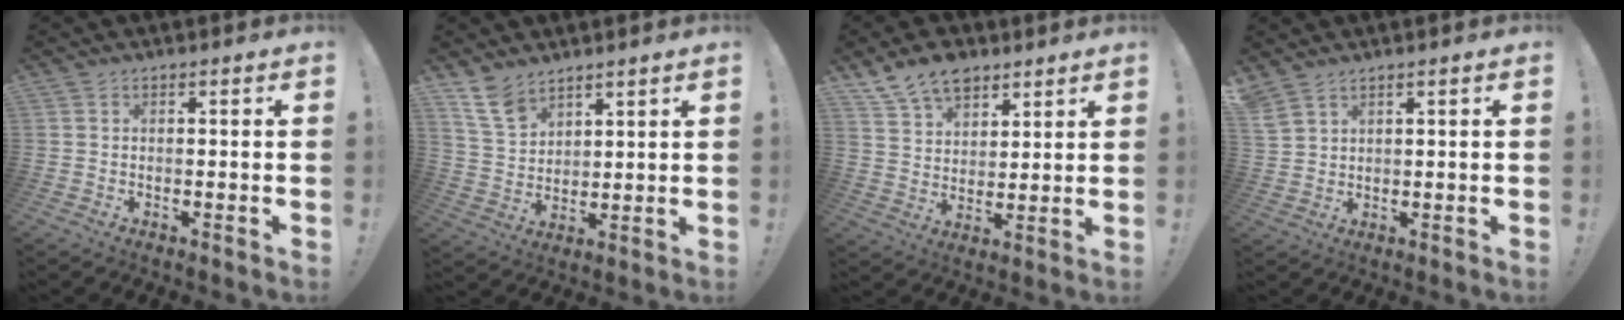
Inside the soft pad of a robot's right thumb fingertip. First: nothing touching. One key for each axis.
{"total": 9.5, "fx": 7.2, "fy": 5.0, "fz": 3.7, "tx": -0.077, "ty": -0.038, "tz": 0.143}
{"total": 10.8, "fx": 7.9, "fy": 6.2, "fz": 4.0, "tx": -0.073, "ty": -0.043, "tz": 0.152}
{"total": 4.3, "fx": 3.6, "fy": 1.4, "fz": 1.9, "tx": -0.039, "ty": -0.018, "tz": 0.071}